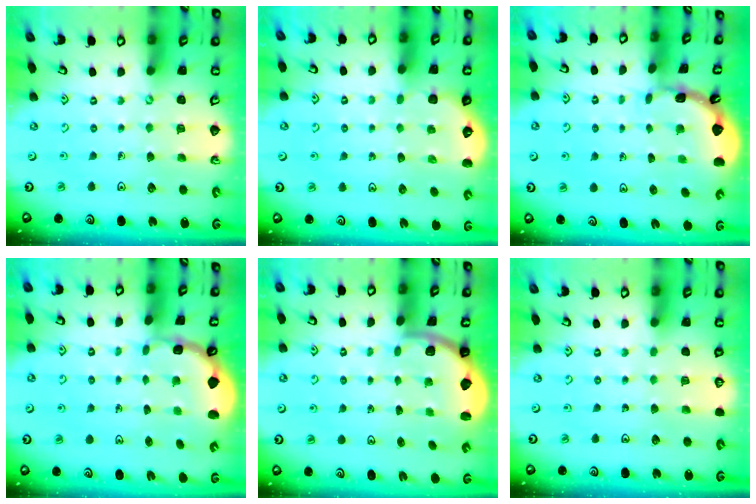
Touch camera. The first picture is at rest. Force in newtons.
{"total": 4.1, "press": 3.7, "slide": 1.8}
{"total": 1.6, "press": 1.6, "slide": 0.2}
{"total": 1.8, "press": 1.6, "slide": 0.8}
{"total": 2.0, "press": 2.0, "slide": 0.5}
{"total": 0.0}